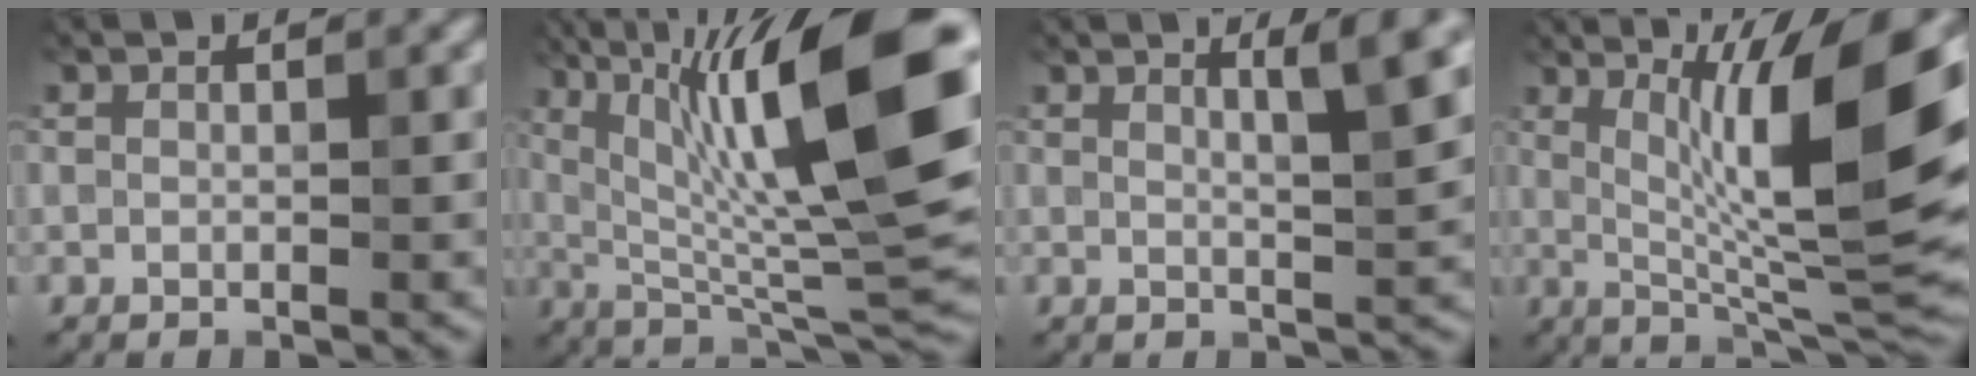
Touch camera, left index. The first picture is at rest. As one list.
[{"total": 15.9, "force": [4.3, 3.9, 14.8], "torque": [-0.220, 0.008, 0.067]}, {"total": 4.1, "force": [2.1, 0.7, 3.5], "torque": [-0.039, 0.002, 0.030]}, {"total": 12.5, "force": [2.2, 2.6, 12.1], "torque": [-0.175, 0.000, 0.040]}]